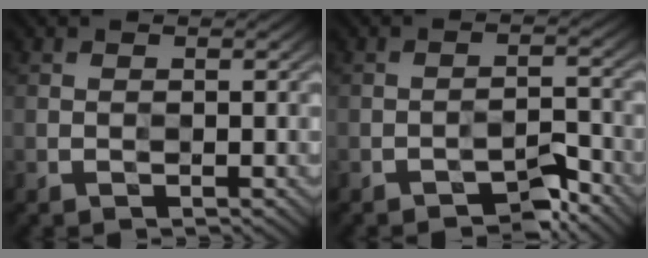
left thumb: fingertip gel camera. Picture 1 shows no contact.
{"total": 2.8, "force": [-2.8, -0.1, 0.2], "torque": [0.003, 0.014, -0.047]}